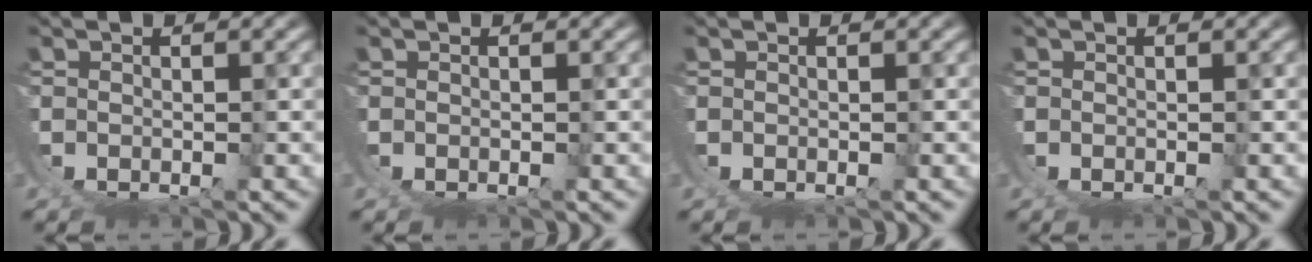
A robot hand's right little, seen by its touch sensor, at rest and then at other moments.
{"total": 0.0}
{"total": 0.0}
{"total": 0.0}